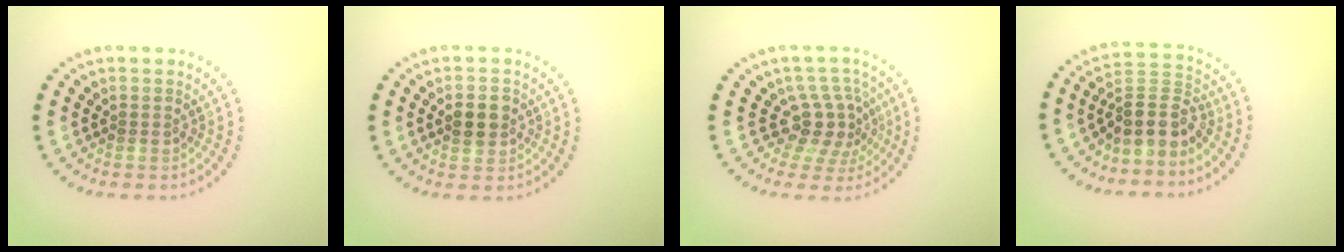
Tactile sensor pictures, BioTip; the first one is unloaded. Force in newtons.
{"total": 2.5, "press": 2.5, "slide": 0.2}
{"total": 3.6, "press": 2.8, "slide": 2.2}
{"total": 3.9, "press": 3.2, "slide": 2.2}